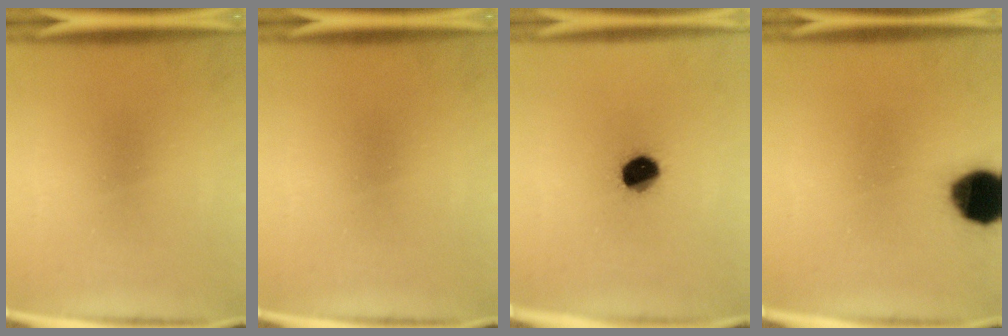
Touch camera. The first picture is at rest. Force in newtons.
{"total": 0.0}
{"total": 8.3}
{"total": 13.1}